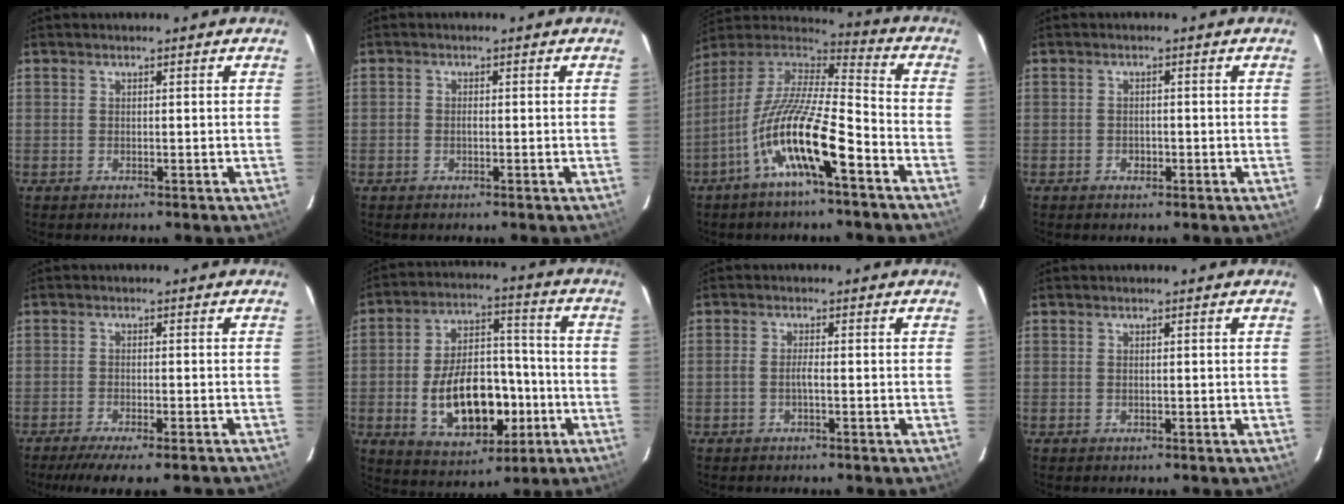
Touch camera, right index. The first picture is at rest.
{"total": 0.9, "force": [-0.6, 0.6, 0.4], "torque": [-0.008, 0.003, -0.012]}
{"total": 17.3, "force": [-8.3, 3.4, 14.8], "torque": [-0.272, -0.017, -0.162]}
{"total": 1.7, "force": [-0.9, 1.2, 0.7], "torque": [-0.014, 0.000, -0.013]}
{"total": 11.0, "force": [-9.2, 1.5, 5.8], "torque": [-0.118, -0.032, -0.140]}
{"total": 17.2, "force": [-4.7, 9.9, 13.3], "torque": [-0.250, 0.022, -0.053]}
{"total": 1.6, "force": [-0.8, 0.1, 1.4], "torque": [-0.030, 0.004, -0.017]}
{"total": 0.0}